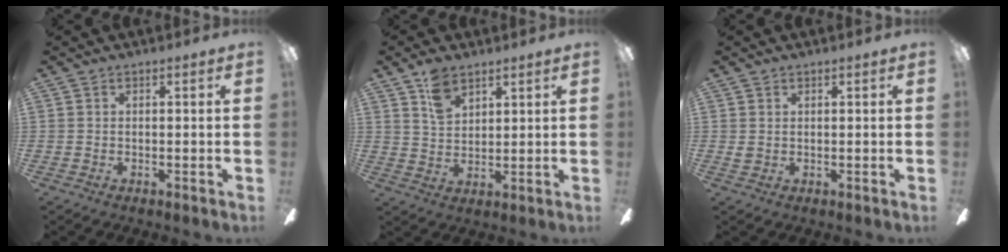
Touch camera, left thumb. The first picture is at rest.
{"total": 6.5, "force": [4.5, 3.2, 3.3], "torque": [-0.061, -0.014, 0.083]}
{"total": 1.1, "force": [0.6, 0.9, 0.3], "torque": [-0.006, 0.003, 0.011]}